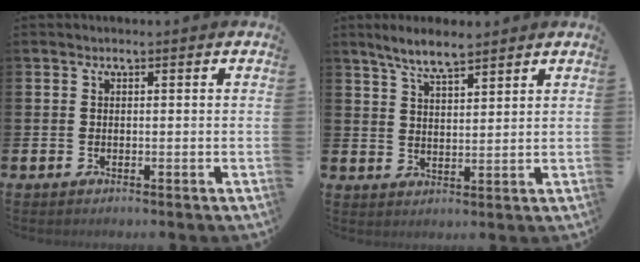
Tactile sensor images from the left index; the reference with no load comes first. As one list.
[{"total": 5.9, "force": [5.3, 1.1, 2.4], "torque": [-0.054, -0.015, 0.095]}]